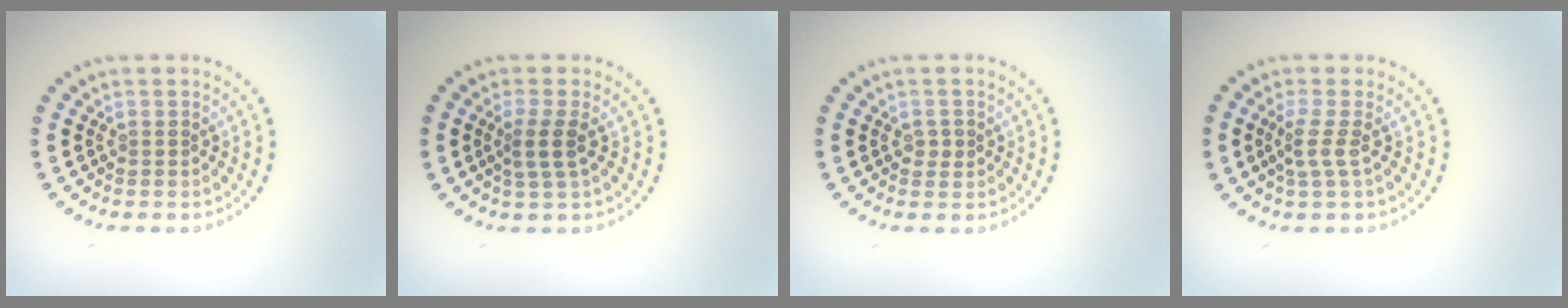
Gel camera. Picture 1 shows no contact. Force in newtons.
{"total": 2.2, "press": 1.8, "slide": 1.3}
{"total": 1.1, "press": 1.0, "slide": 0.3}
{"total": 1.8, "press": 1.4, "slide": 1.1}